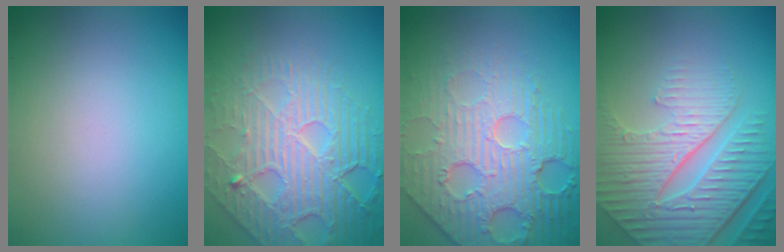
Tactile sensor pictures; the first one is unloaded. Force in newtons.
{"total": 7.0, "press": 5.5, "slide": 4.4}
{"total": 6.2, "press": 5.3, "slide": 3.4}
{"total": 7.4, "press": 5.6, "slide": 4.9}